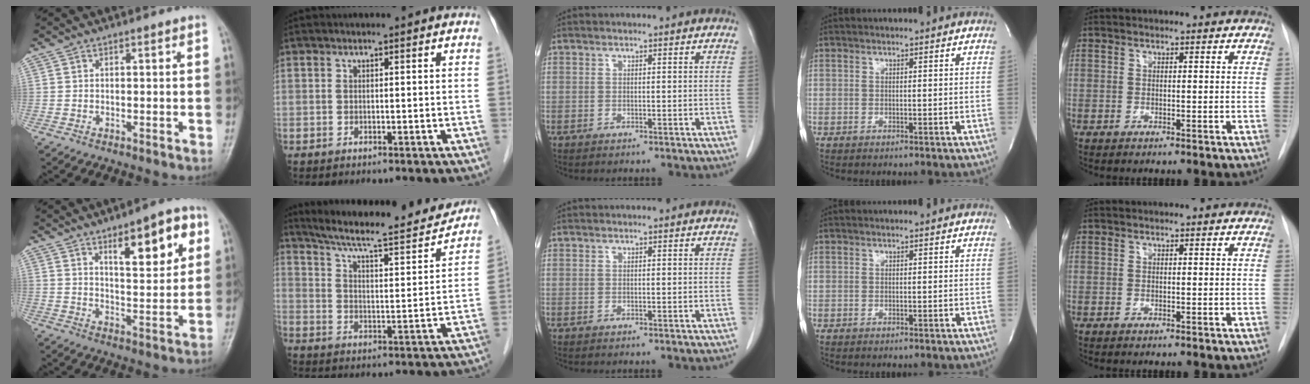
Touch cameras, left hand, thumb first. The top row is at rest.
{"thumb": {"total": 12.7, "force": [6.1, 4.7, 10.2], "torque": [-0.115, -0.028, 0.090]}, "index": {"total": 19.1, "force": [17.5, 1.6, 7.5], "torque": [-0.122, -0.016, 0.249]}}